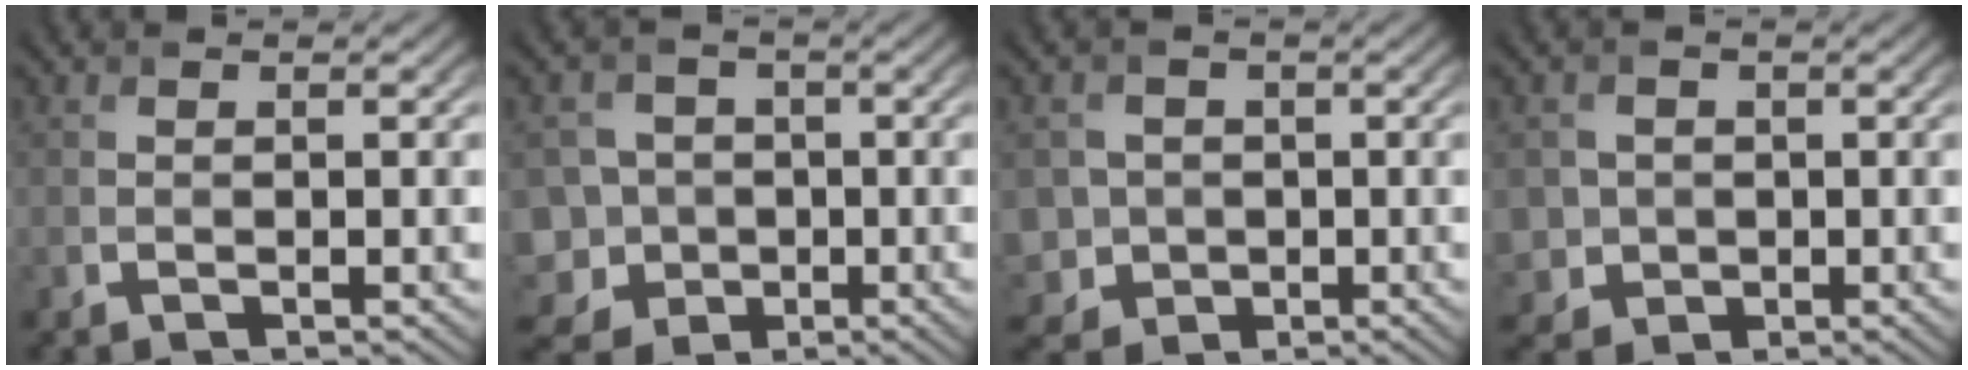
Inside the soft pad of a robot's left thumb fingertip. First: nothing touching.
{"total": 9.7, "force": [-4.0, 8.4, 2.9], "torque": [-0.086, -0.016, -0.093]}
{"total": 4.9, "force": [-0.8, 4.7, 1.1], "torque": [-0.036, -0.013, -0.031]}
{"total": 3.8, "force": [-0.2, 3.7, 0.7], "torque": [-0.031, -0.008, -0.012]}